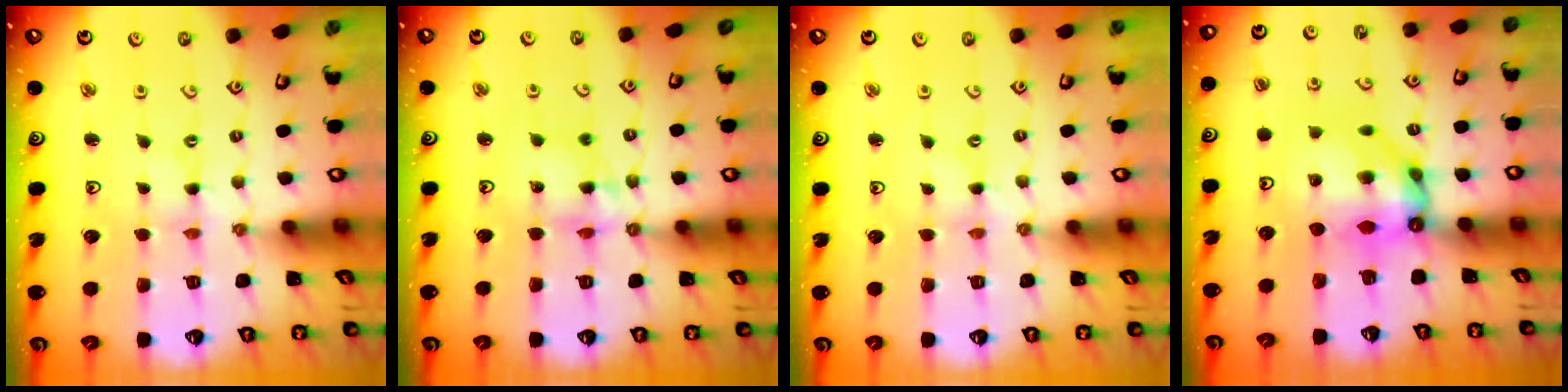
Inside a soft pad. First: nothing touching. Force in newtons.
{"total": 9.6, "press": 9.5, "slide": 0.9}
{"total": 0.0}
{"total": 10.4, "press": 10.4, "slide": 0.8}